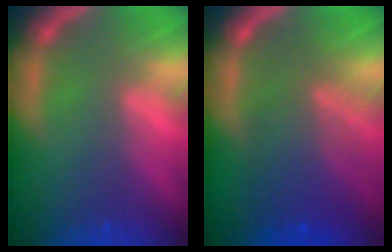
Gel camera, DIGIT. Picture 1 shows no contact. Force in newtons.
{"total": 7.1}